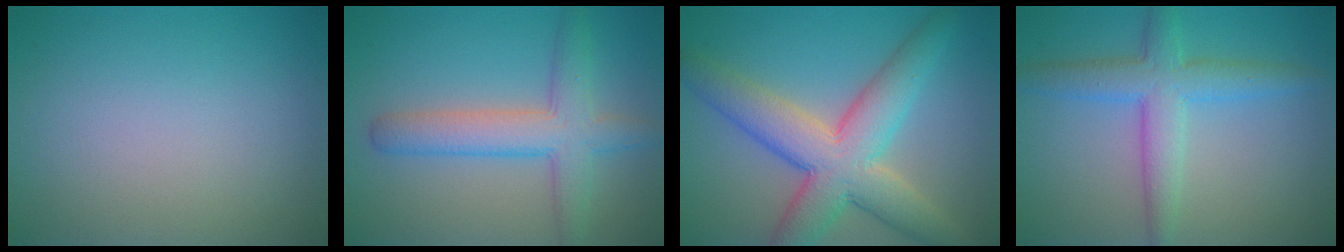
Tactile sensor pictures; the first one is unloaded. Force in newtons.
{"total": 5.1, "press": 5.1, "slide": 0.3}
{"total": 8.6, "press": 8.5, "slide": 0.4}
{"total": 4.6, "press": 4.6, "slide": 0.1}